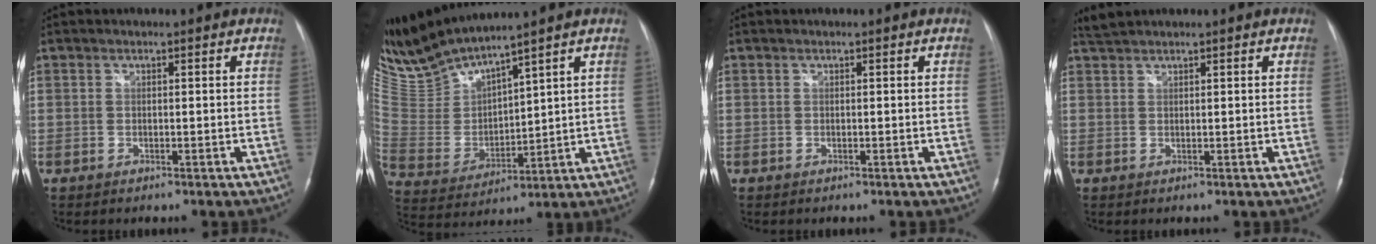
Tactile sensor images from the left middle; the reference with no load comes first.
{"total": 10.0, "force": [9.7, -0.6, 2.5], "torque": [-0.080, -0.004, 0.216]}
{"total": 0.0}
{"total": 1.9, "force": [1.9, -0.2, 0.4], "torque": [-0.013, 0.013, 0.040]}